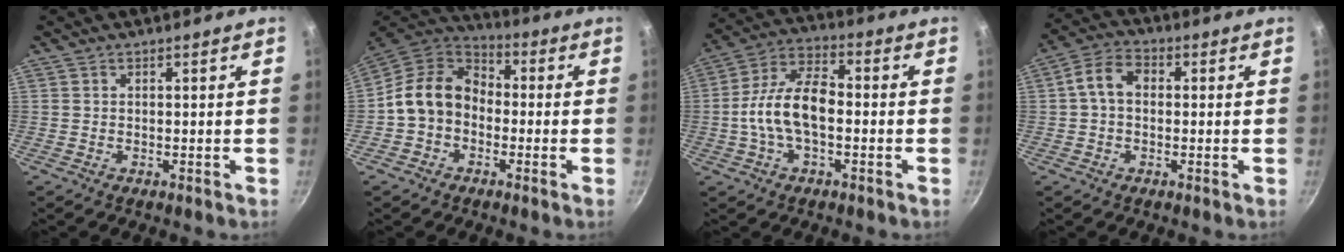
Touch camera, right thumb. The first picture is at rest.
{"total": 12.3, "force": [-1.3, 9.8, 7.3], "torque": [-0.097, 0.041, -0.044]}
{"total": 12.4, "force": [-1.7, 6.6, 10.4], "torque": [-0.178, 0.040, -0.044]}
{"total": 6.3, "force": [0.3, 4.5, 4.4], "torque": [-0.075, 0.020, -0.007]}